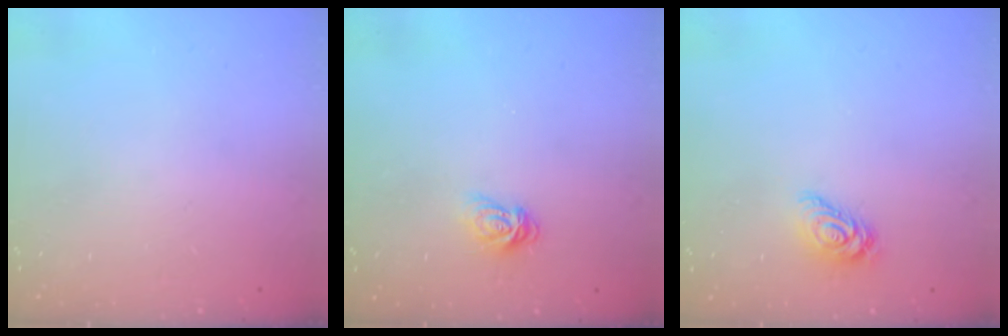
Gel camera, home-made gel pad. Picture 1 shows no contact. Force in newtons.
{"total": 5.9, "press": 5.8, "slide": 0.9}
{"total": 8.0, "press": 8.0, "slide": 0.3}